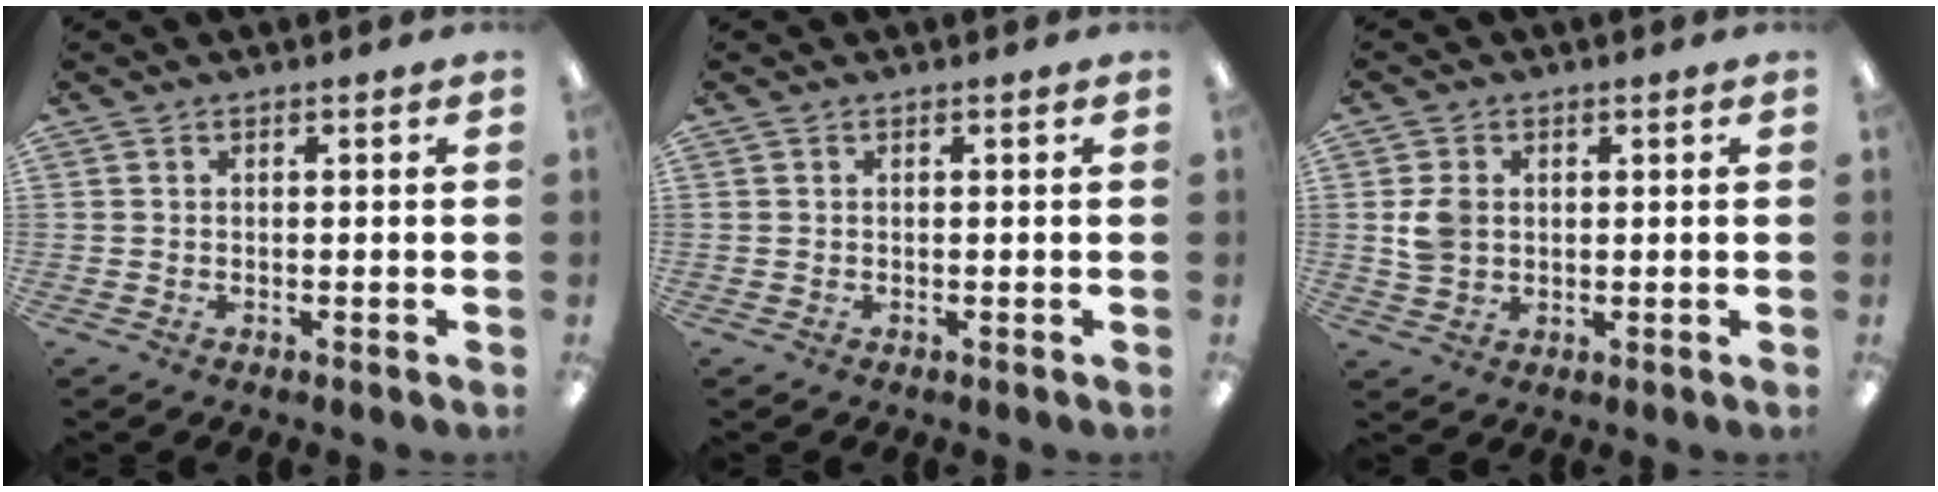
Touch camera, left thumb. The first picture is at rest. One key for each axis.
{"total": 0.0}
{"total": 5.2, "fx": 1.0, "fy": 4.4, "fz": 2.7, "tx": -0.040, "ty": 0.003, "tz": 0.019}